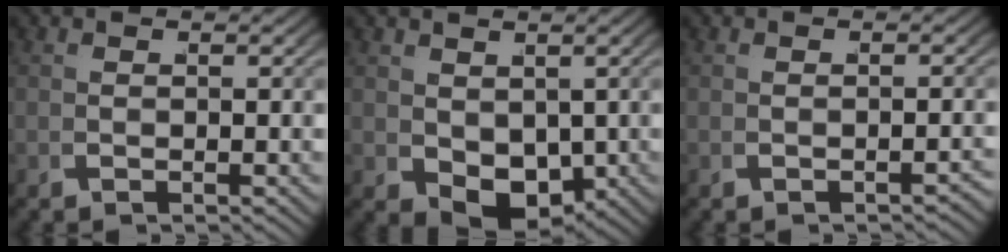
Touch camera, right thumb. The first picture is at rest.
{"total": 4.9, "force": [-0.3, 3.4, 3.5], "torque": [-0.069, -0.034, 0.022]}
{"total": 1.4, "force": [-1.3, 0.2, 0.4], "torque": [-0.013, 0.001, -0.017]}